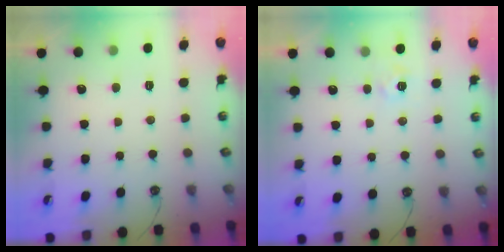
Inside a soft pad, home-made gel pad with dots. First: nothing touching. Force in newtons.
{"total": 3.6, "press": 3.6, "slide": 0.4}